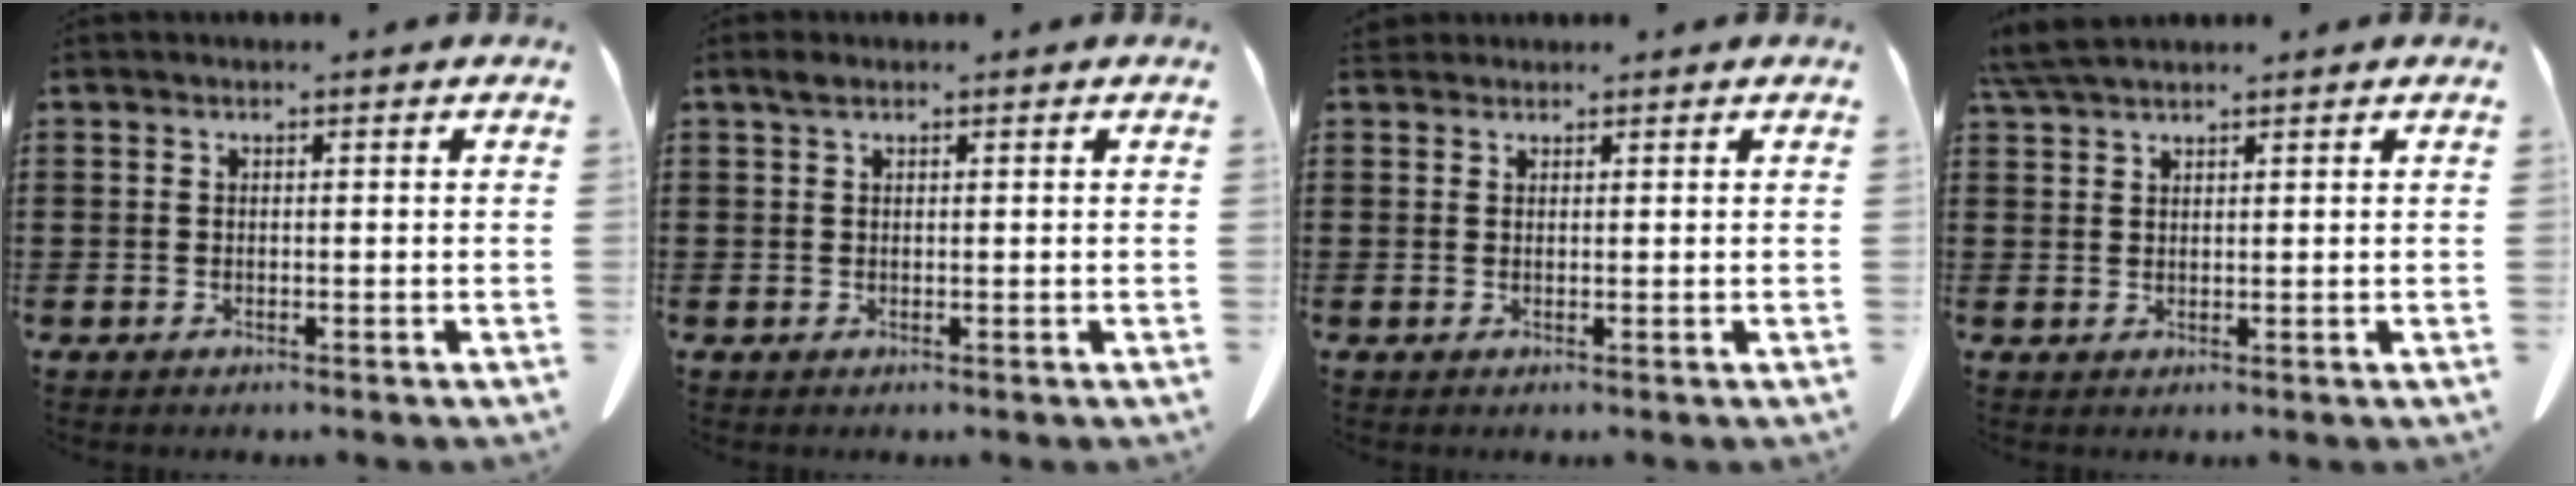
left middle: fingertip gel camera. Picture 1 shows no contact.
{"total": 1.1, "force": [0.6, 0.5, 0.7], "torque": [-0.017, 0.002, 0.011]}
{"total": 1.4, "force": [1.3, 0.5, 0.2], "torque": [-0.009, 0.001, 0.026]}
{"total": 3.6, "force": [3.1, 0.4, 1.8], "torque": [-0.044, -0.003, 0.060]}